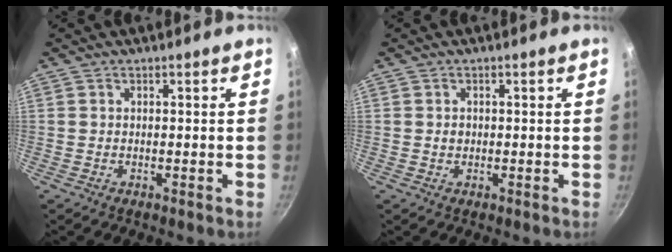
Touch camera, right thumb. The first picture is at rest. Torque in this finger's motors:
{"motor_torque": [0.12, 0.18, 0.31, -0.15, 0.00]}